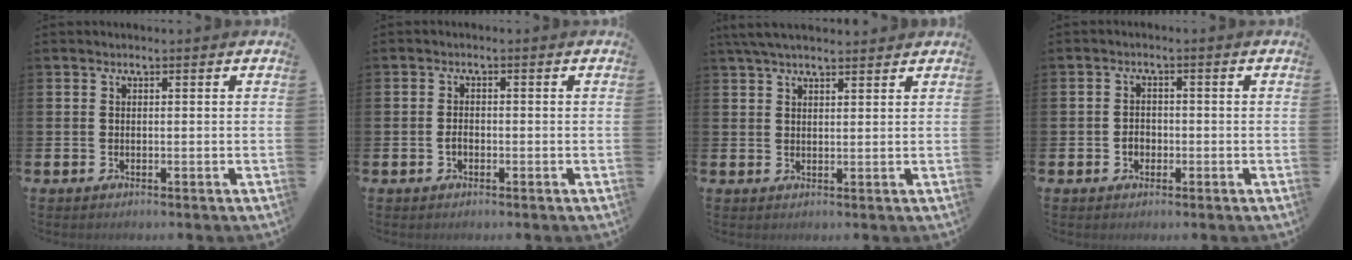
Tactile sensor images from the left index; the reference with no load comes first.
{"total": 1.4, "force": [-0.5, 0.9, 0.9], "torque": [-0.014, 0.002, -0.010]}
{"total": 4.2, "force": [3.7, 0.9, 1.8], "torque": [-0.040, -0.006, 0.068]}
{"total": 1.8, "force": [-0.5, 1.5, 0.7], "torque": [-0.004, 0.000, -0.015]}